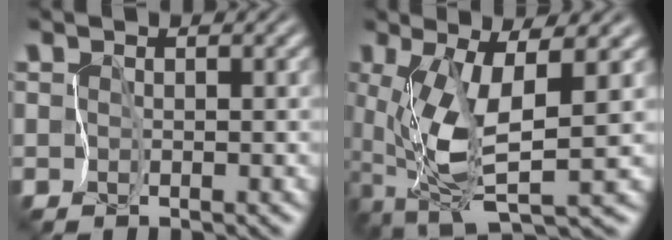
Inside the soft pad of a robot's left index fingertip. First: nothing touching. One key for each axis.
{"total": 7.1, "fx": -0.6, "fy": 2.0, "fz": 6.8, "tx": -0.146, "ty": -0.011, "tz": -0.010}